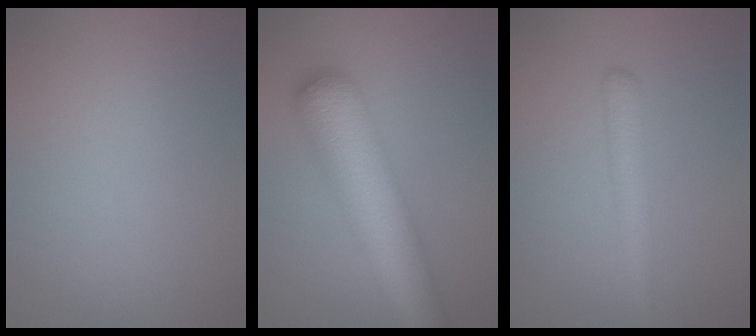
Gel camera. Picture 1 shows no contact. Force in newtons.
{"total": 9.6, "press": 9.6, "slide": 0.4}
{"total": 2.7, "press": 2.7, "slide": 0.1}